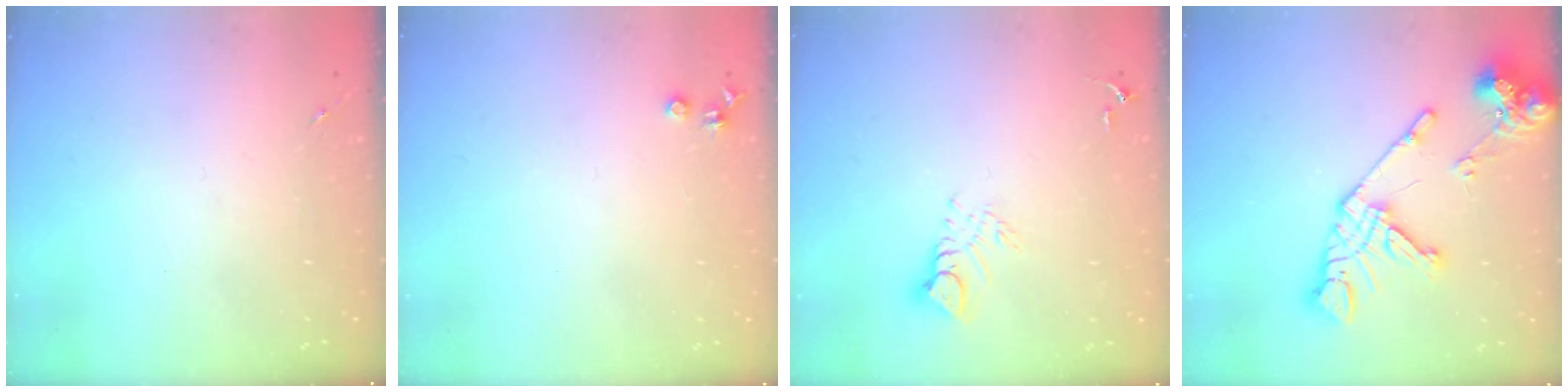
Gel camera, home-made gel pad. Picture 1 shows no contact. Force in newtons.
{"total": 3.6, "press": 3.5, "slide": 0.5}
{"total": 7.2, "press": 7.1, "slide": 0.7}
{"total": 17.0, "press": 16.9, "slide": 2.2}